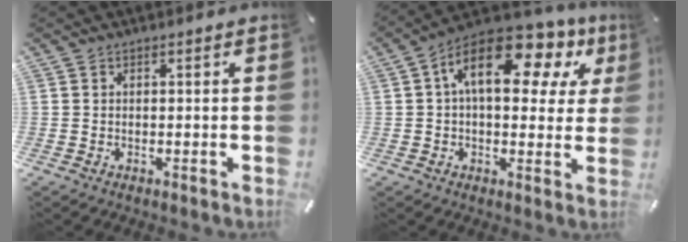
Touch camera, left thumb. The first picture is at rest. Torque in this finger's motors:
{"motor_torque": [0.60, 0.87, 2.07, -0.70, 0.53]}